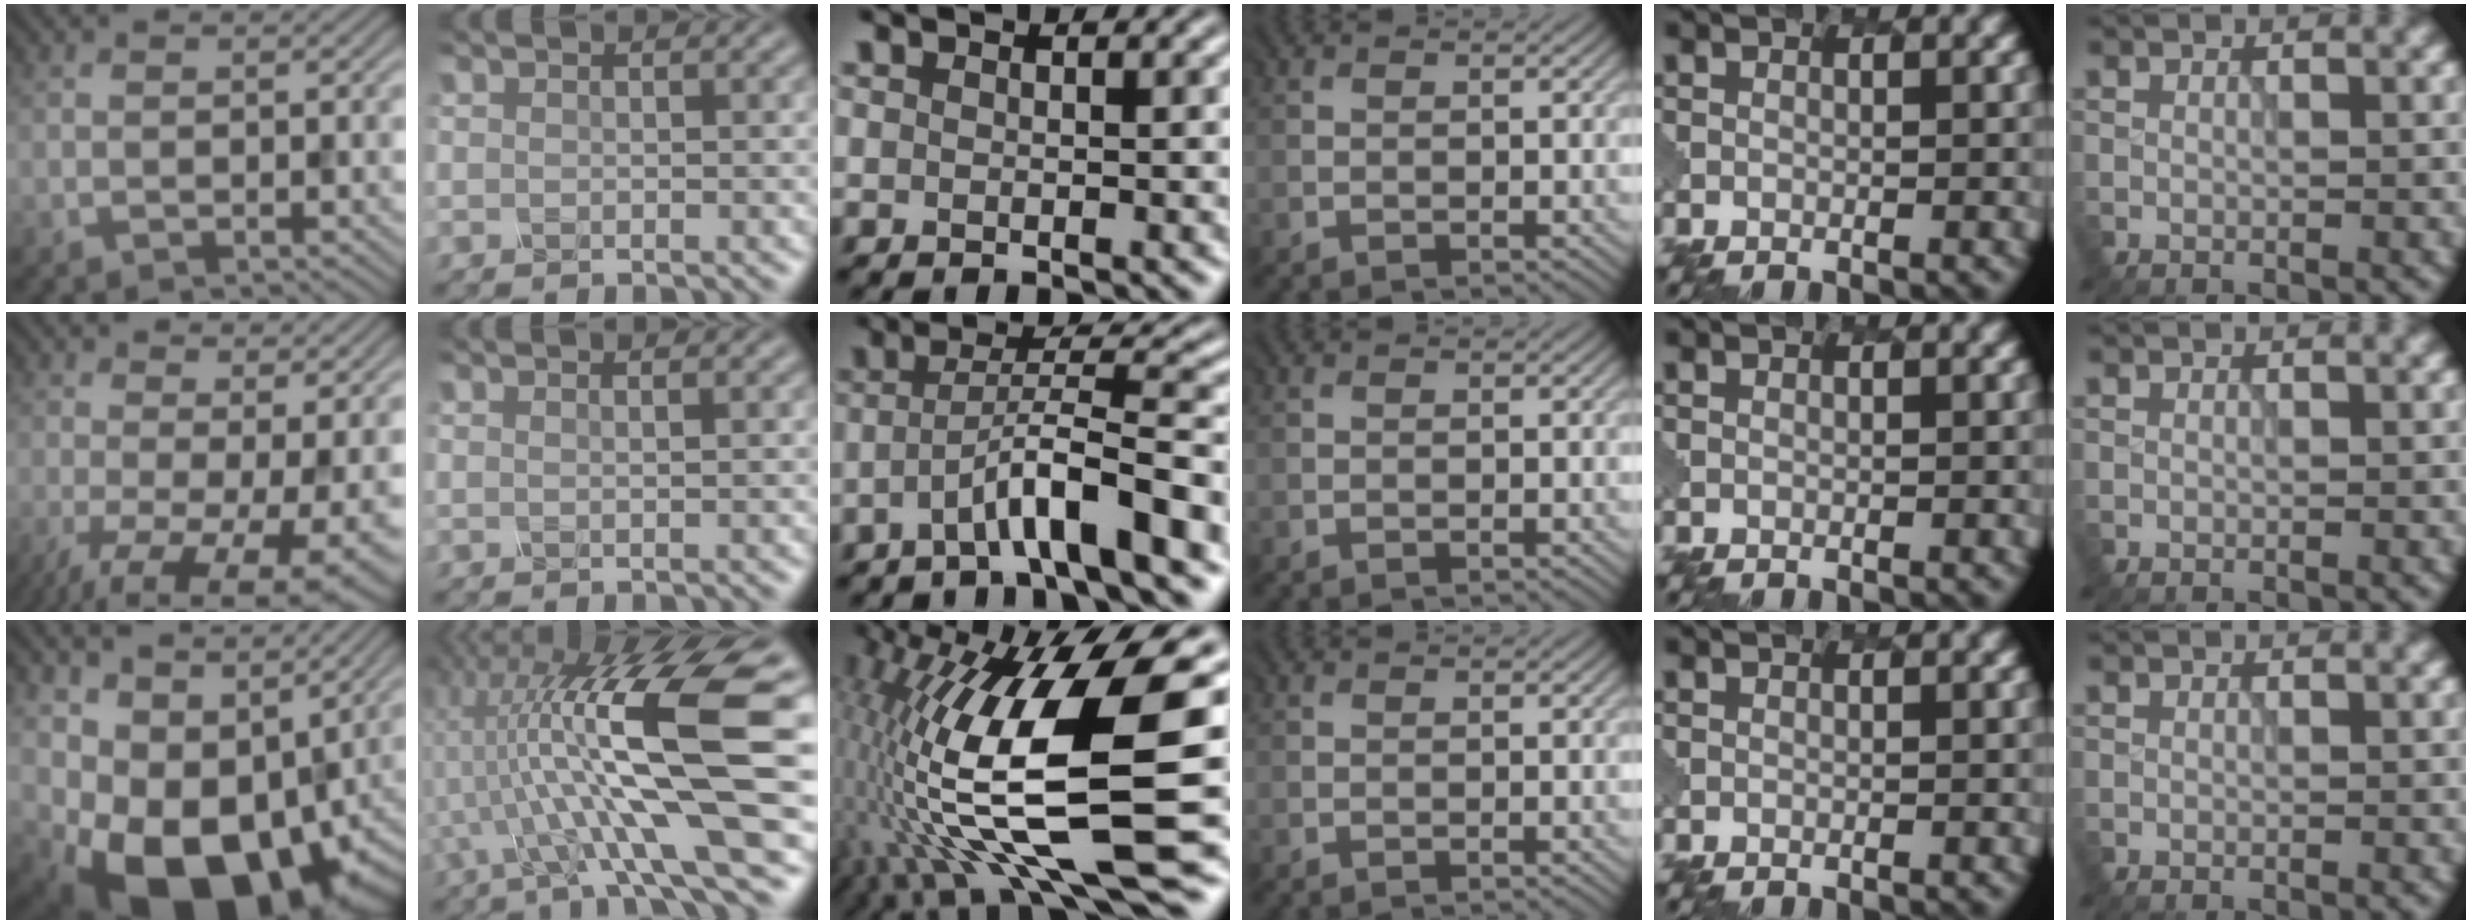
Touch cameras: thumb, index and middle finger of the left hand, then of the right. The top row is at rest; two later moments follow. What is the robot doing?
{"motion": "dispense", "object": "oil cruet"}